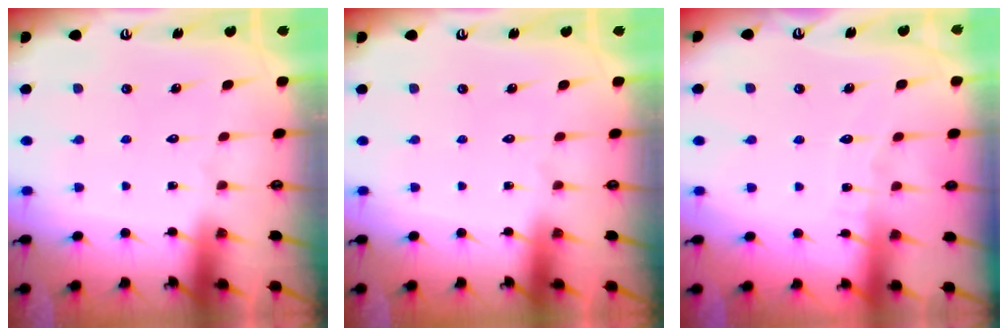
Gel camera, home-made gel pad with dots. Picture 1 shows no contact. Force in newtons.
{"total": 0.0}
{"total": 4.5, "press": 4.5, "slide": 0.5}